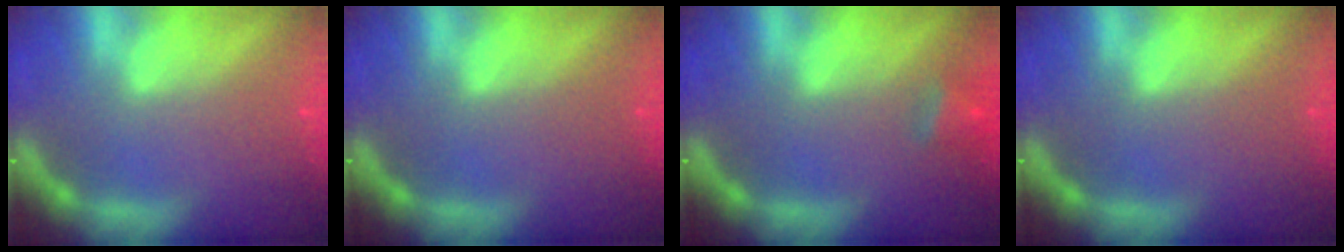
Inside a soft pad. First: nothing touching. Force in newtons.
{"total": 0.0}
{"total": 2.4}
{"total": 0.0}